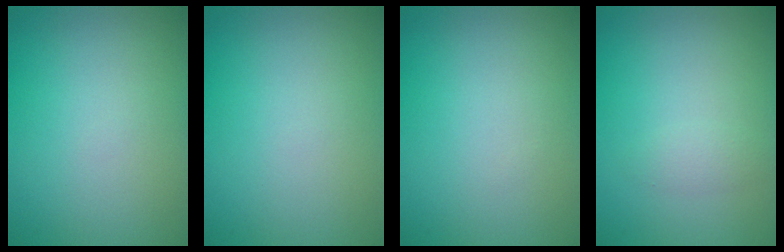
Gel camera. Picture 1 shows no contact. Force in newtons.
{"total": 0.0}
{"total": 0.0}
{"total": 1.1, "press": 1.1, "slide": 0.1}